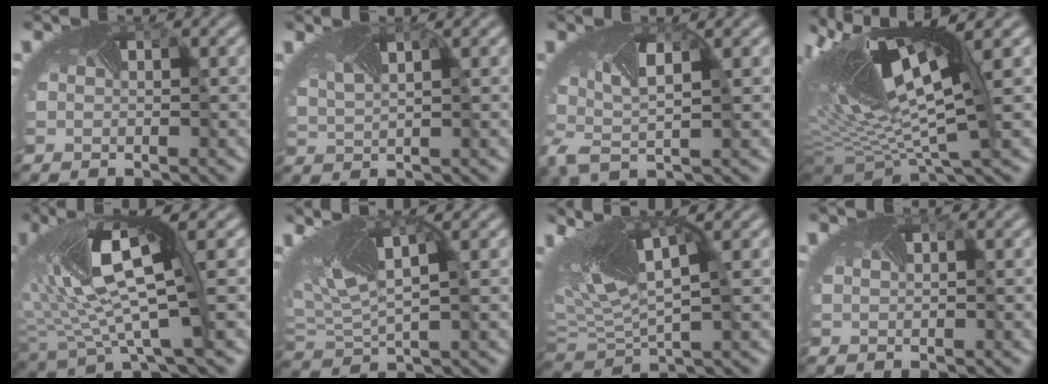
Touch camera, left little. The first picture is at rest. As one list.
[{"total": 1.9, "force": [1.3, 0.4, 1.3], "torque": [-0.050, 0.006, 0.035]}, {"total": 3.4, "force": [-0.9, 1.0, 3.1], "torque": [-0.092, -0.013, -0.009]}, {"total": 14.6, "force": [2.3, 4.9, 13.6], "torque": [-0.262, -0.014, 0.081]}, {"total": 8.7, "force": [1.0, 2.6, 8.2], "torque": [-0.191, -0.020, 0.033]}, {"total": 5.4, "force": [1.7, 2.0, 4.7], "torque": [-0.112, 0.006, 0.049]}, {"total": 8.2, "force": [1.9, 3.4, 7.2], "torque": [-0.151, -0.001, 0.051]}, {"total": 0.0}]